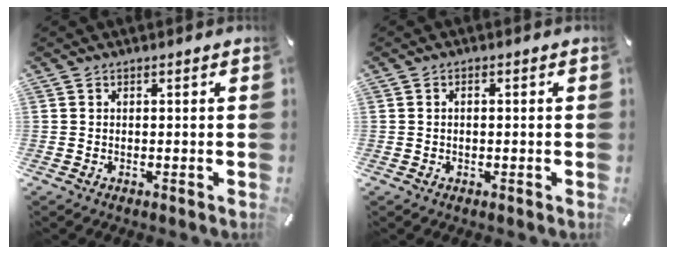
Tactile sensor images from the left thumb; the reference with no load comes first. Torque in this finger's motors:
{"motor_torque": [-0.04, -0.33, -0.33, 0.01, 0.01]}